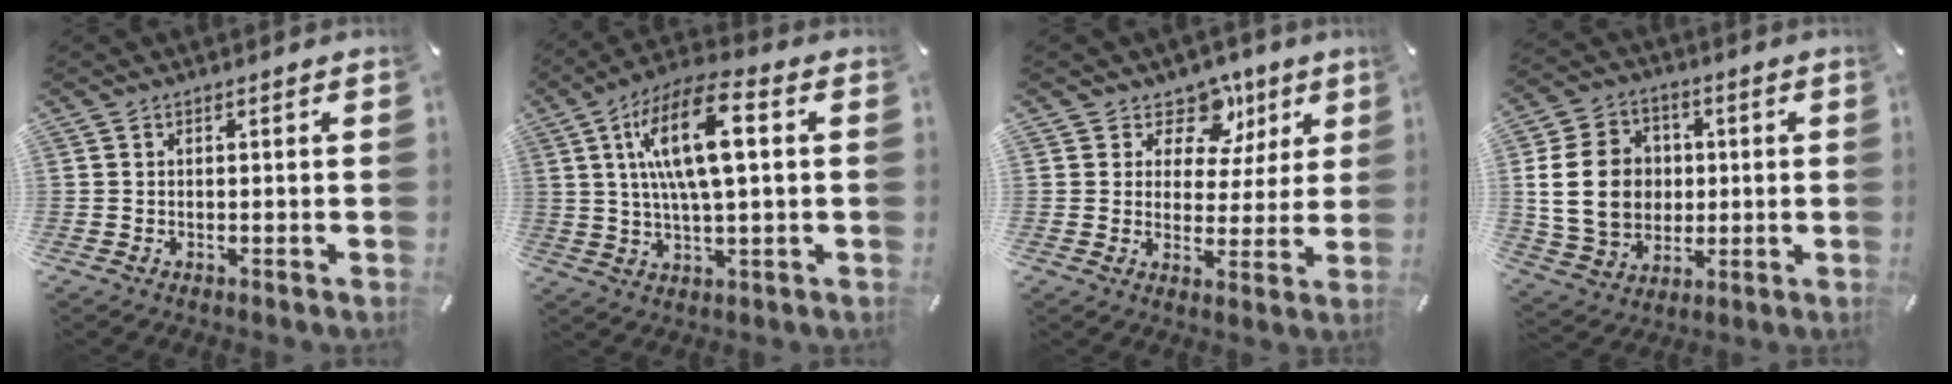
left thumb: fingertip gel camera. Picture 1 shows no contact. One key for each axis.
{"total": 15.9, "fx": 3.6, "fy": 5.6, "fz": 14.4, "tx": -0.284, "ty": 0.002, "tz": 0.057}
{"total": 9.7, "fx": 5.1, "fy": 7.4, "fz": 3.6, "tx": -0.047, "ty": -0.034, "tz": 0.090}
{"total": 15.1, "fx": 0.9, "fy": 12.7, "fz": 8.3, "tx": -0.168, "ty": 0.009, "tz": 0.016}